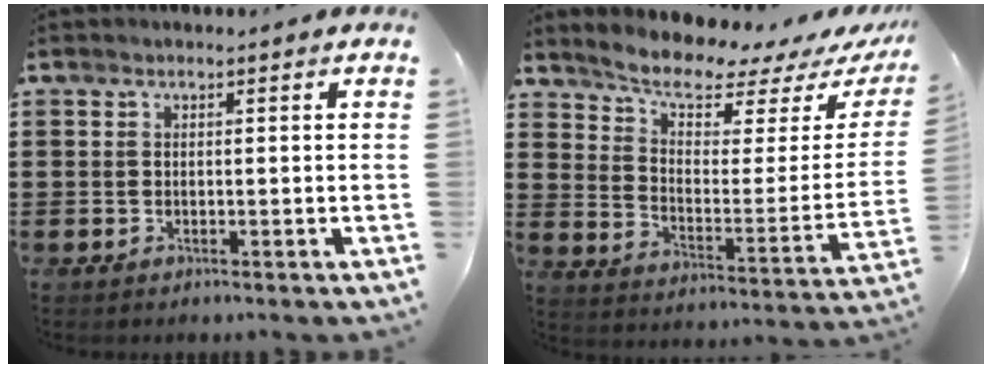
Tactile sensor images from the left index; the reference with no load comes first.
{"total": 6.6, "force": [5.9, 1.6, 2.6], "torque": [-0.075, -0.045, 0.098]}